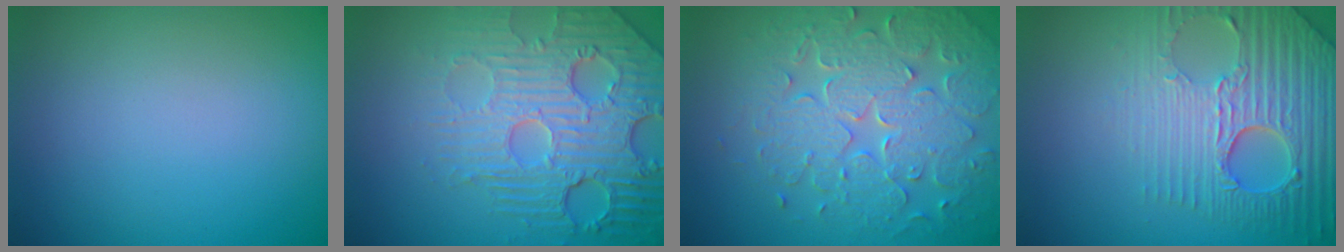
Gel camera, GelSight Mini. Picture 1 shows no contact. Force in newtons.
{"total": 8.1, "press": 5.8, "slide": 5.7}
{"total": 8.1, "press": 5.8, "slide": 5.7}
{"total": 6.6, "press": 5.4, "slide": 3.8}